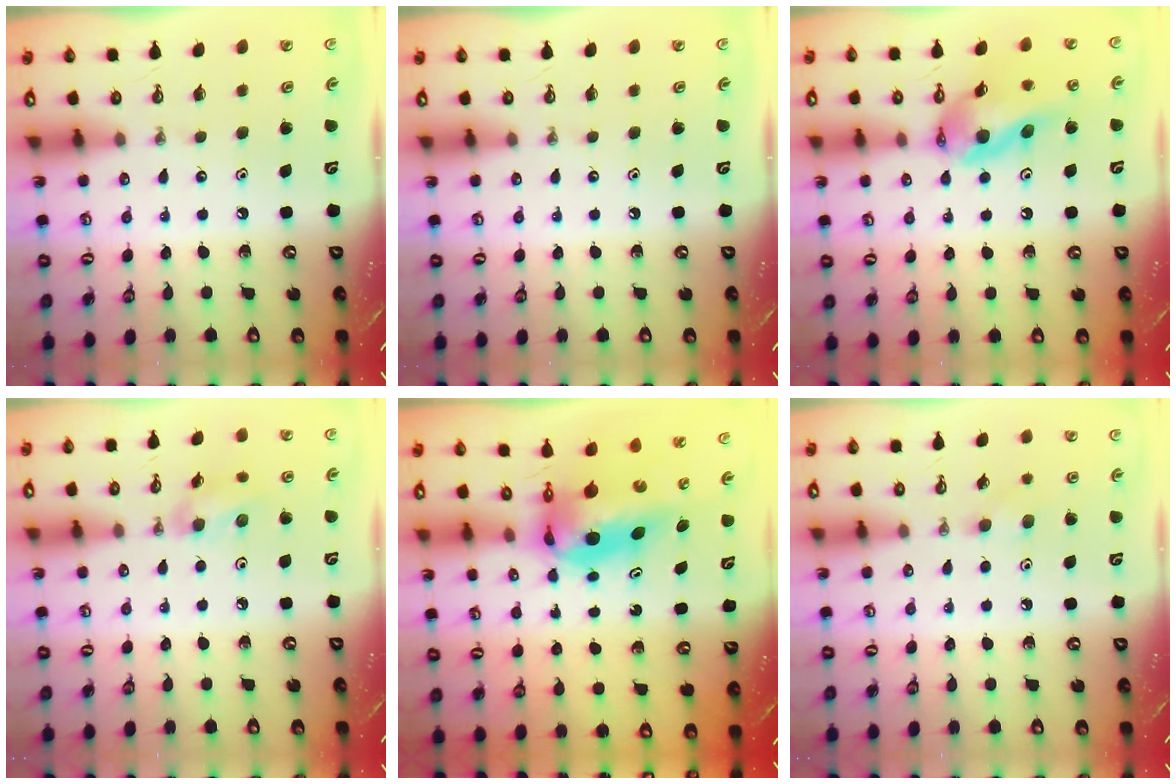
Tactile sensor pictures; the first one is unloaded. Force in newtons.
{"total": 0.0}
{"total": 13.3, "press": 13.2, "slide": 1.7}
{"total": 7.8, "press": 7.3, "slide": 2.8}
{"total": 8.3, "press": 7.0, "slide": 4.4}
{"total": 5.4, "press": 5.4, "slide": 0.7}